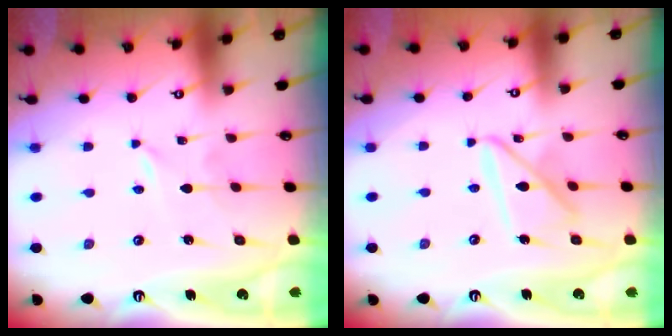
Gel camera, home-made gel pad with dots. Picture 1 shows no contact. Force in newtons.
{"total": 11.7, "press": 11.7, "slide": 0.9}